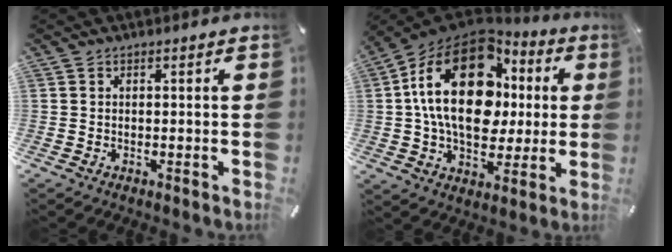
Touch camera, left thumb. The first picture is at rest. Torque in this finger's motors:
{"motor_torque": [1.70, 3.31, 1.71, -1.06, 0.94]}